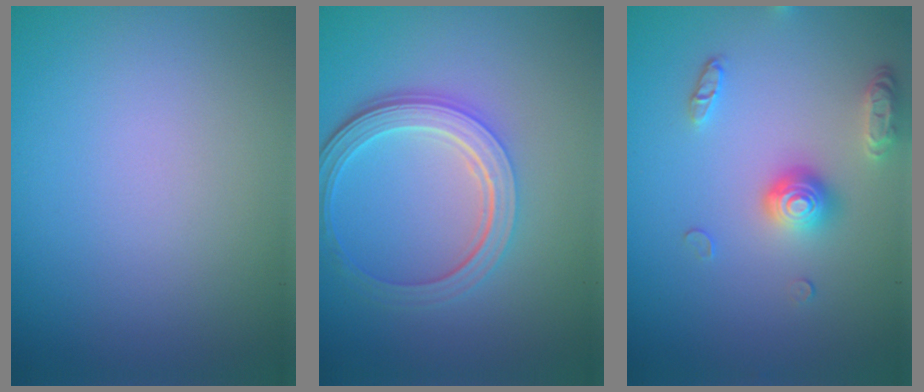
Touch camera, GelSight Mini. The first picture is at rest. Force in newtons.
{"total": 5.2, "press": 3.8, "slide": 3.5}
{"total": 3.6, "press": 2.9, "slide": 2.2}